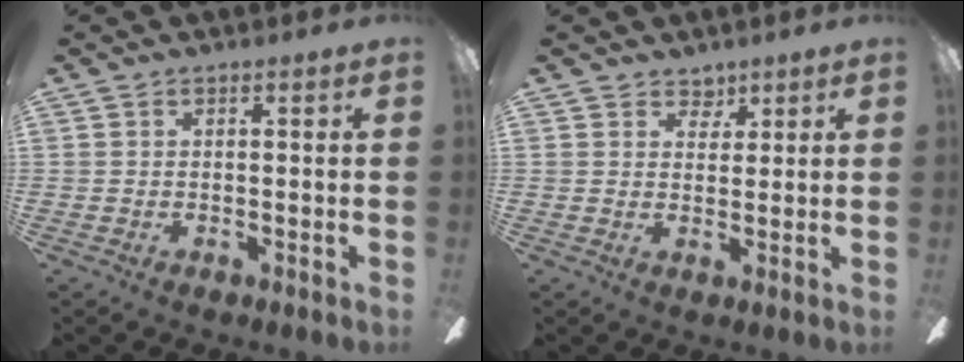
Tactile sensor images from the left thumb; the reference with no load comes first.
{"total": 3.8, "force": [2.9, 2.5, 0.4], "torque": [0.005, -0.014, 0.050]}